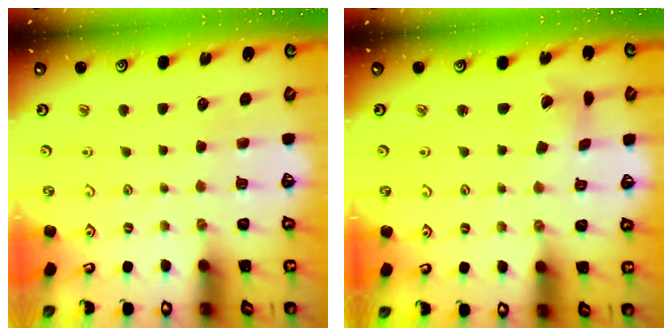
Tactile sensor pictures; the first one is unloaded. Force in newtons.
{"total": 2.0, "press": 2.0, "slide": 0.3}